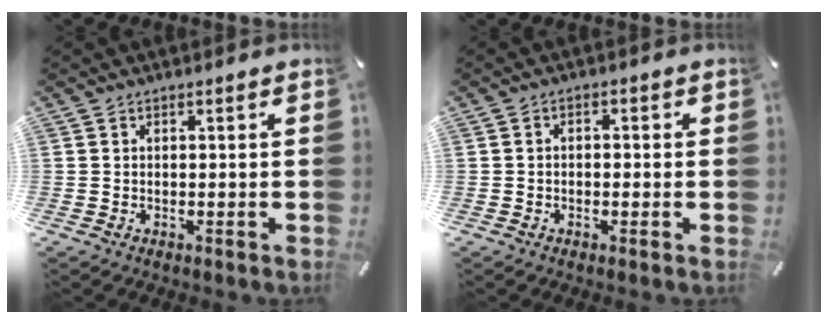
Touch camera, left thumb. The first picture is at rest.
{"total": 1.7, "force": [-0.9, 1.2, 0.8], "torque": [-0.015, 0.007, -0.019]}